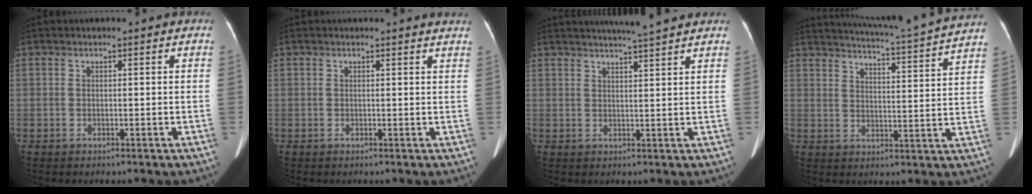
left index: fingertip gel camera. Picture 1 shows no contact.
{"total": 3.5, "force": [3.4, 0.1, 0.7], "torque": [-0.012, -0.004, 0.021]}
{"total": 7.2, "force": [6.4, -0.7, 3.1], "torque": [-0.054, 0.014, 0.085]}
{"total": 17.7, "force": [16.7, -1.6, 5.7], "torque": [-0.107, -0.042, 0.212]}